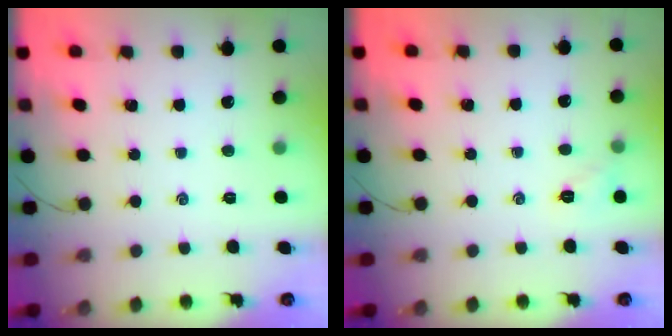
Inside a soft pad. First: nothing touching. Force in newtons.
{"total": 5.6, "press": 5.5, "slide": 1.2}